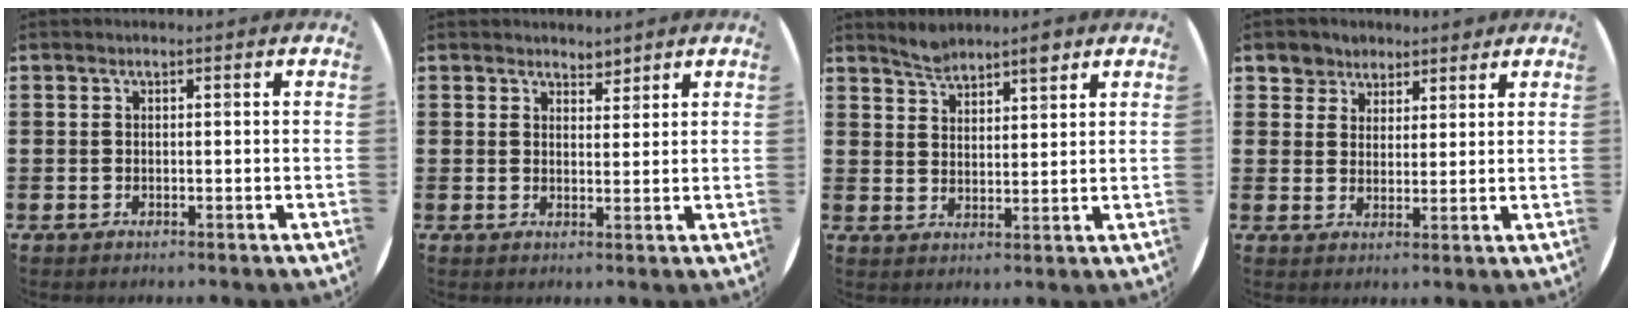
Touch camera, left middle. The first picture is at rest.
{"total": 2.2, "force": [2.1, 0.5, -0.1], "torque": [0.001, -0.001, 0.039]}
{"total": 4.3, "force": [4.0, 1.2, 1.2], "torque": [-0.029, -0.009, 0.073]}
{"total": 4.6, "force": [3.6, 2.8, -0.2], "torque": [-0.015, 0.002, 0.068]}